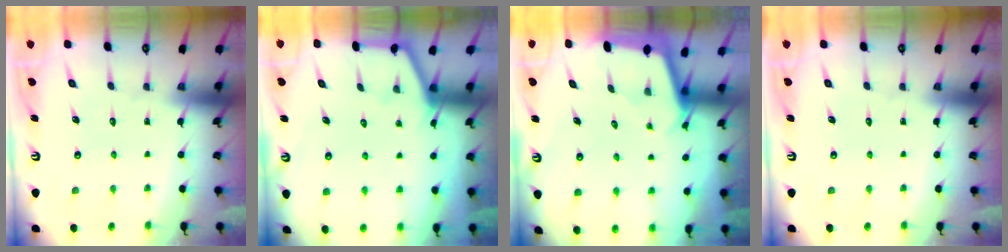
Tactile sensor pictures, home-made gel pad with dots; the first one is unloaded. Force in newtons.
{"total": 1.9, "press": 1.9, "slide": 0.3}
{"total": 2.0, "press": 2.0, "slide": 0.2}
{"total": 0.0}